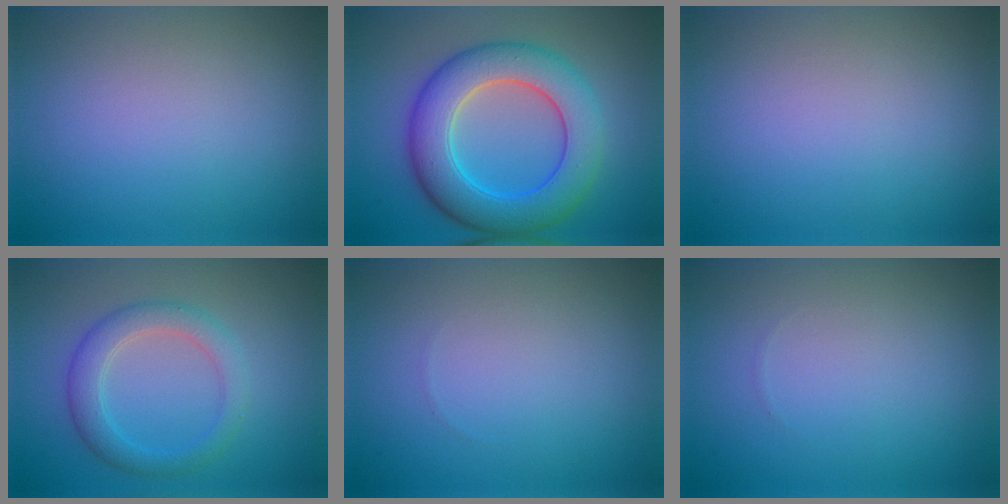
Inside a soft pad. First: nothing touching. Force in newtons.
{"total": 8.6, "press": 8.6, "slide": 0.3}
{"total": 0.0}
{"total": 3.4, "press": 3.4, "slide": 0.1}
{"total": 0.0}
{"total": 0.0}